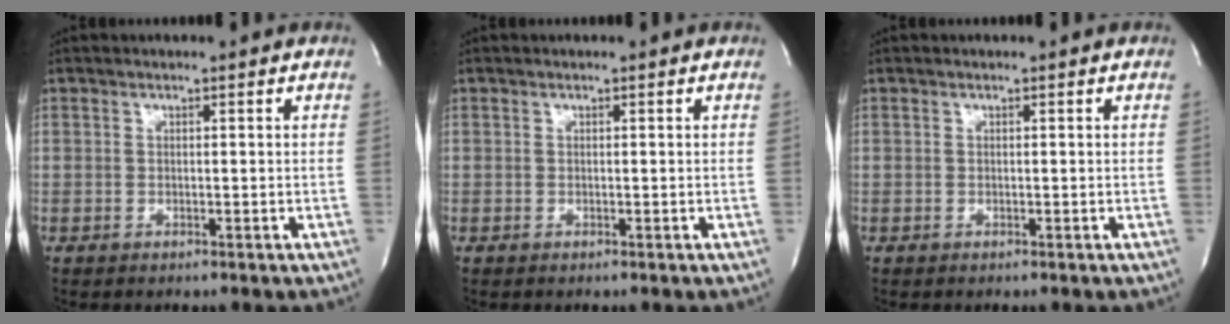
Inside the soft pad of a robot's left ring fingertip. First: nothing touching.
{"total": 0.0}
{"total": 0.0}